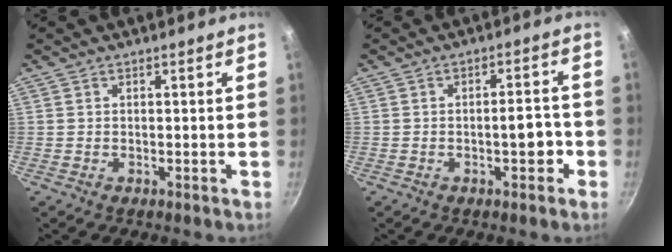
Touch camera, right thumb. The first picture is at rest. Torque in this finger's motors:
{"motor_torque": [2.52, 2.49, 1.24, -1.11, 0.45]}